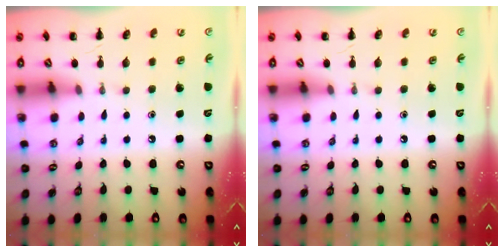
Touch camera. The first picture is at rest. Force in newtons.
{"total": 0.0}